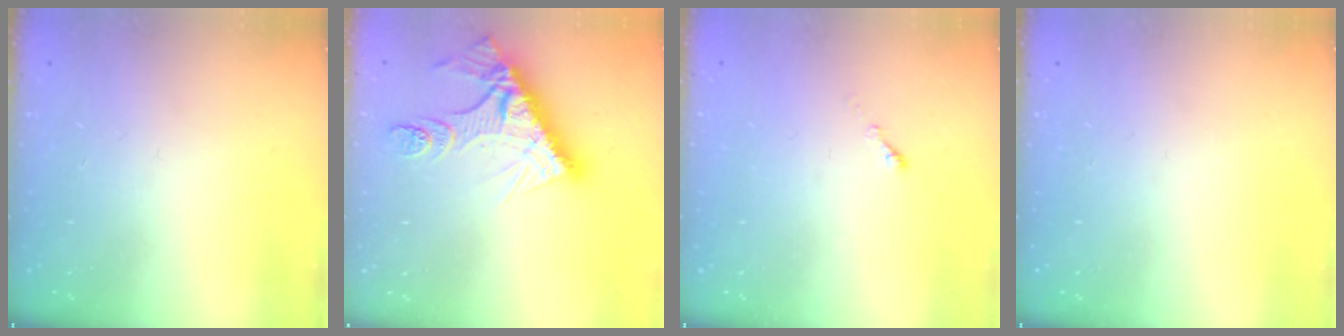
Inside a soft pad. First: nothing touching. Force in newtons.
{"total": 14.0, "press": 14.0, "slide": 1.2}
{"total": 0.0}
{"total": 0.0}